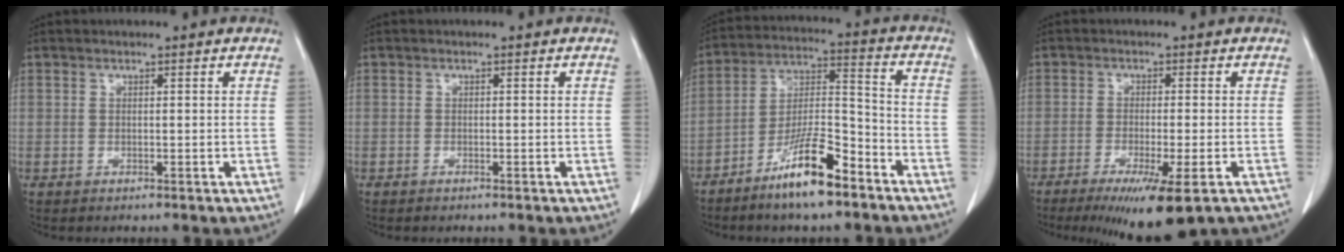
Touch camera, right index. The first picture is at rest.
{"total": 0.0}
{"total": 12.2, "force": [-8.2, 2.2, 8.8], "torque": [-0.163, -0.004, -0.148]}
{"total": 10.5, "force": [-6.9, 1.1, 7.8], "torque": [-0.112, -0.026, -0.098]}